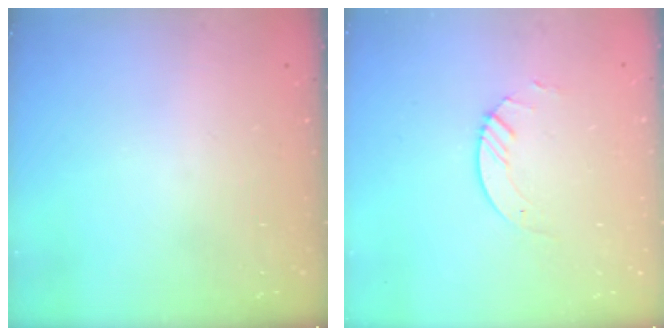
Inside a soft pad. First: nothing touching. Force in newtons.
{"total": 3.5, "press": 3.5, "slide": 0.3}